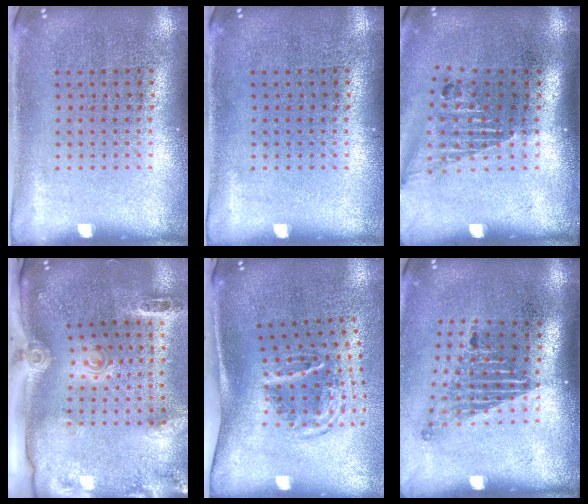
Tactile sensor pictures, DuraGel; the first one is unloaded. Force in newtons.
{"total": 0.0}
{"total": 1.5, "press": 1.2, "slide": 0.9}
{"total": 3.1, "press": 2.1, "slide": 2.2}
{"total": 1.9, "press": 1.2, "slide": 1.5}
{"total": 1.7, "press": 1.1, "slide": 1.2}